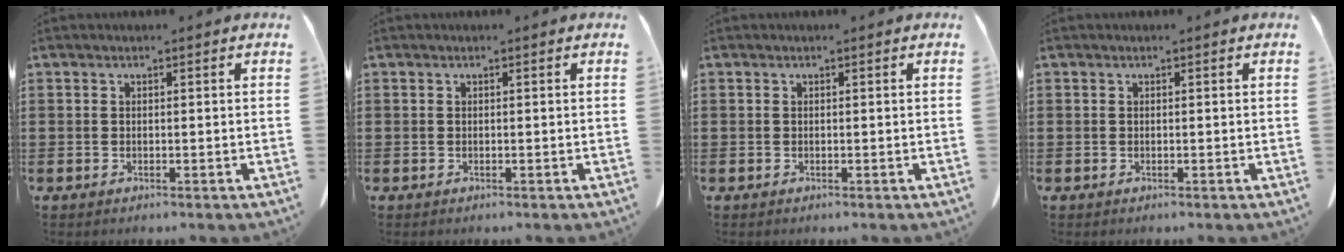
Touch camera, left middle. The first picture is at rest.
{"total": 0.0}
{"total": 0.0}
{"total": 0.0}